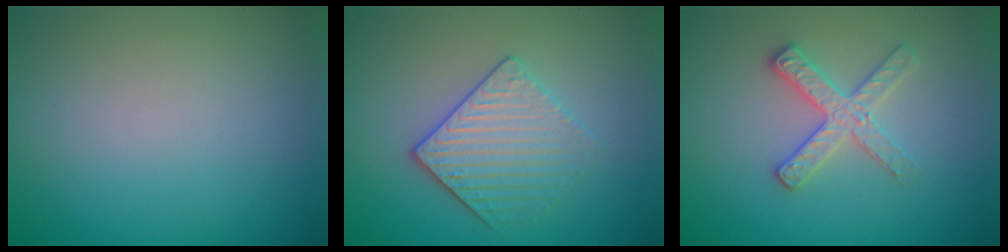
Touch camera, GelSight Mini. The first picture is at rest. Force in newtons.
{"total": 3.4, "press": 3.2, "slide": 1.2}
{"total": 2.9, "press": 2.8, "slide": 0.8}